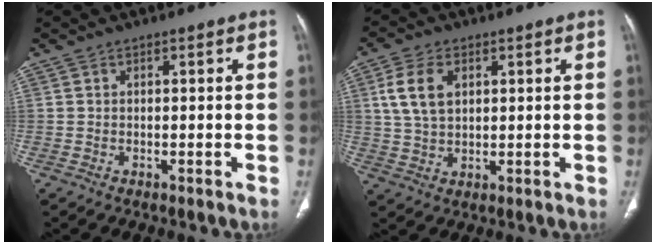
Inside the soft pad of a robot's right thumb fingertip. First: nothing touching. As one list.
[{"total": 7.8, "force": [2.5, 4.9, 5.6], "torque": [-0.111, -0.001, 0.051]}]